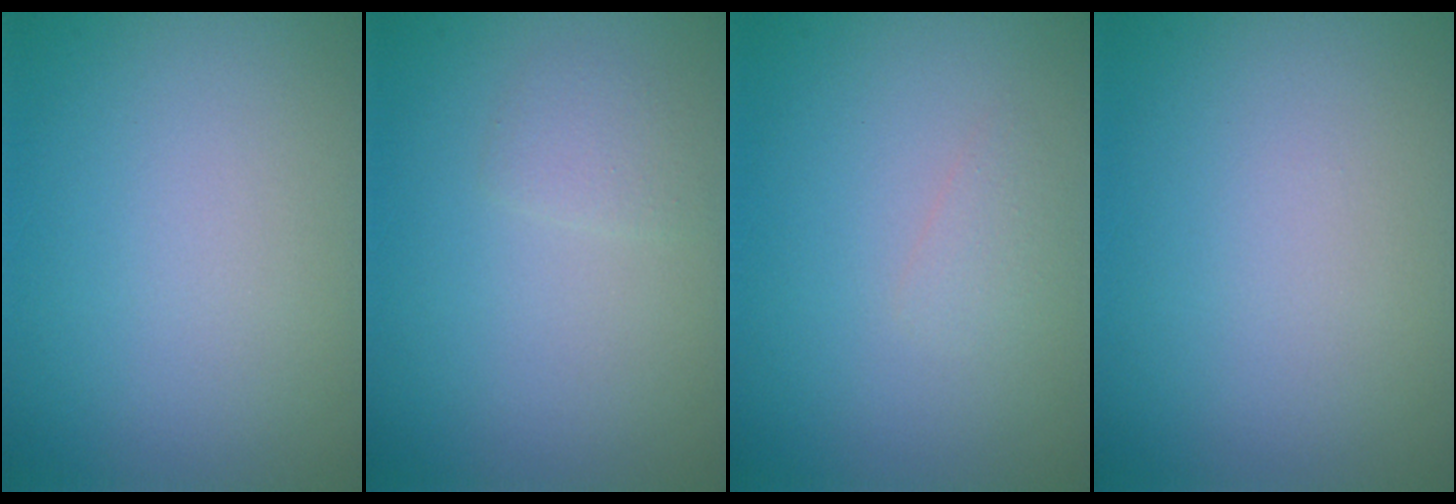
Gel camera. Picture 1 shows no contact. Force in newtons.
{"total": 1.2, "press": 1.2, "slide": 0.1}
{"total": 0.9, "press": 0.9, "slide": 0.1}
{"total": 0.0}